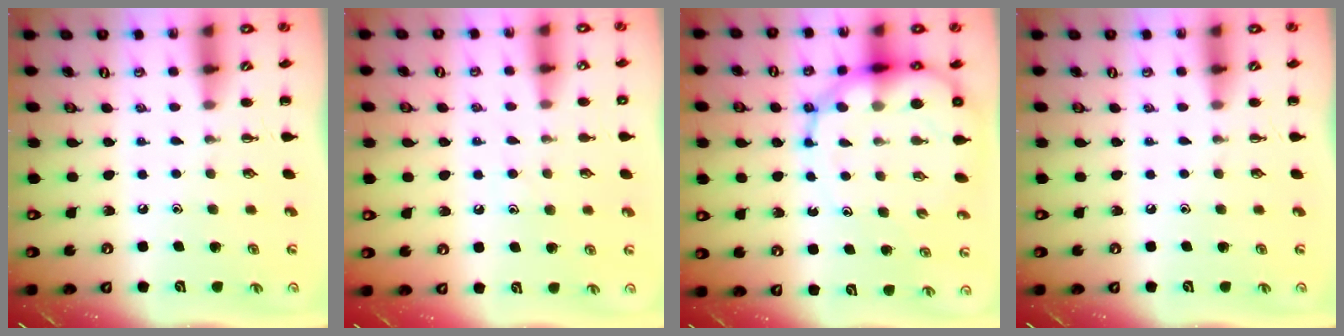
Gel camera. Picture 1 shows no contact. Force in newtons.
{"total": 6.5, "press": 6.4, "slide": 1.1}
{"total": 15.1, "press": 14.7, "slide": 3.7}
{"total": 0.0}